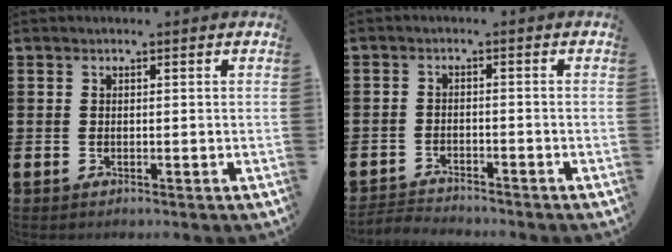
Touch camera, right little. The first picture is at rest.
{"total": 2.2, "force": [-2.2, 0.0, -0.2], "torque": [-0.003, 0.002, -0.048]}